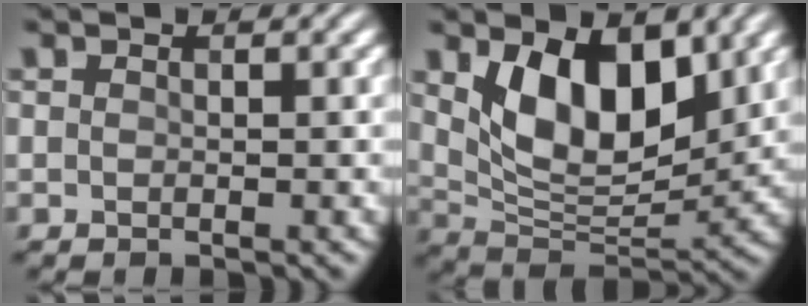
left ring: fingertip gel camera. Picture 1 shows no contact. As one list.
[{"total": 8.4, "force": [3.2, 4.5, 6.3], "torque": [-0.110, -0.017, 0.057]}]